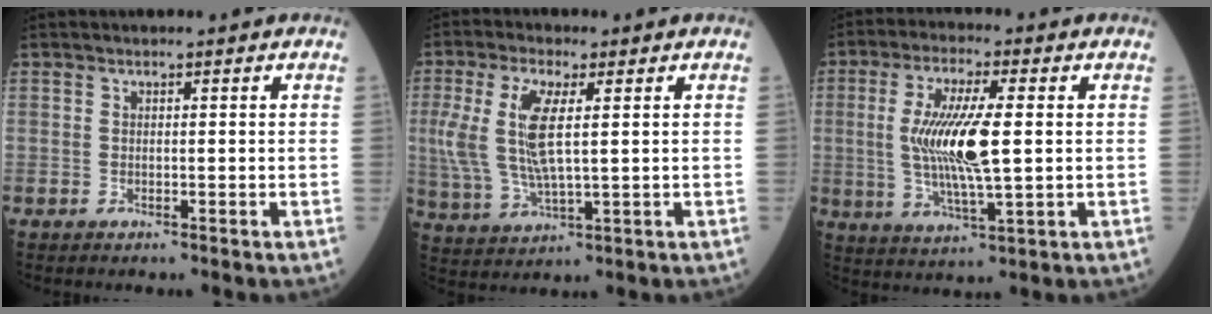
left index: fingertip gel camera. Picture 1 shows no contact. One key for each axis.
{"total": 9.9, "fx": 1.8, "fy": 2.9, "fz": 9.3, "tx": -0.222, "ty": 0.004, "tz": 0.043}
{"total": 11.3, "fx": 0.7, "fy": 1.8, "fz": 11.1, "tx": -0.230, "ty": -0.001, "tz": 0.019}